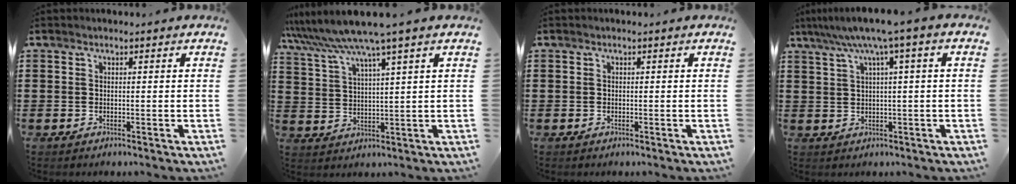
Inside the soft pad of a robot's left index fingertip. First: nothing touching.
{"total": 6.8, "force": [5.6, -0.9, 3.8], "torque": [-0.092, -0.030, 0.094]}
{"total": 0.0}
{"total": 5.2, "force": [2.1, -0.3, 4.7], "torque": [-0.095, -0.005, 0.031]}